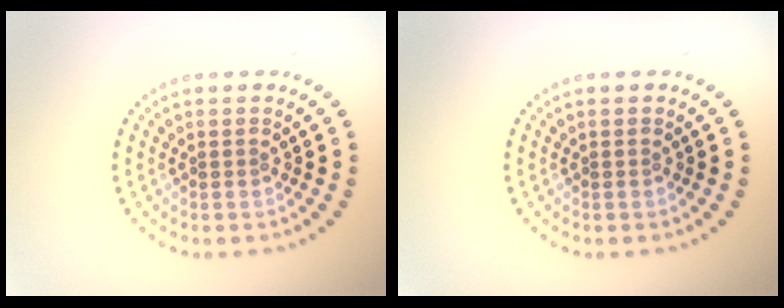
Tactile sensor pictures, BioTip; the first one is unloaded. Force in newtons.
{"total": 0.0}